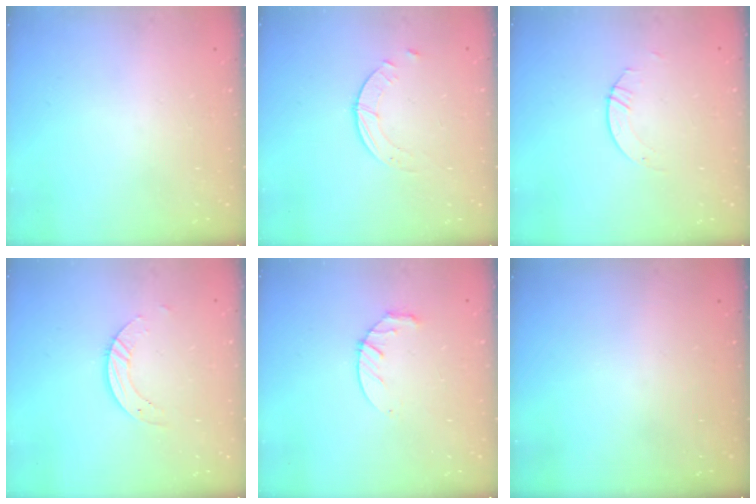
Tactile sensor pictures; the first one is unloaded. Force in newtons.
{"total": 2.5, "press": 2.5, "slide": 0.3}
{"total": 1.1, "press": 1.1, "slide": 0.1}
{"total": 4.6, "press": 4.6, "slide": 0.5}
{"total": 6.8, "press": 6.8, "slide": 0.8}
{"total": 0.0}